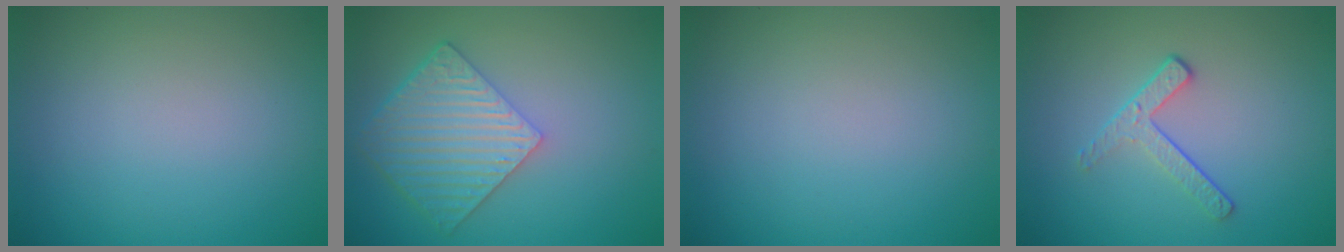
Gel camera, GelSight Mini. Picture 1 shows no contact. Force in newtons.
{"total": 6.1, "press": 4.5, "slide": 4.1}
{"total": 0.0}
{"total": 2.0, "press": 1.4, "slide": 1.5}